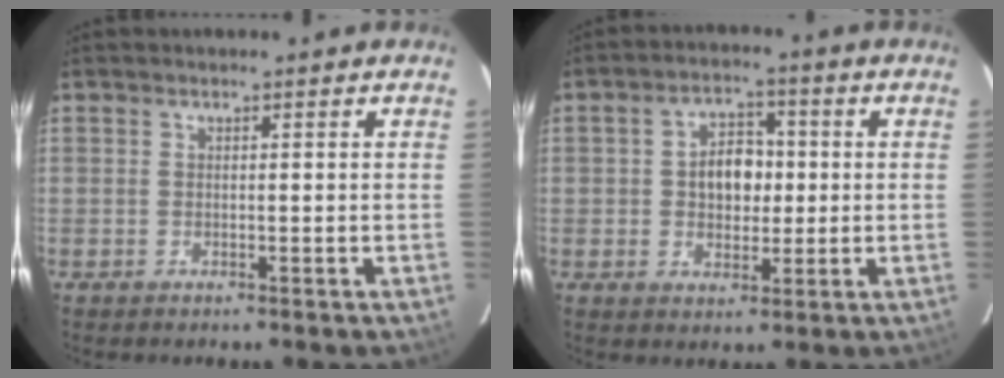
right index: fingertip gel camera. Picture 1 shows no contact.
{"total": 6.9, "force": [0.3, 5.0, 4.7], "torque": [-0.083, 0.017, 0.008]}